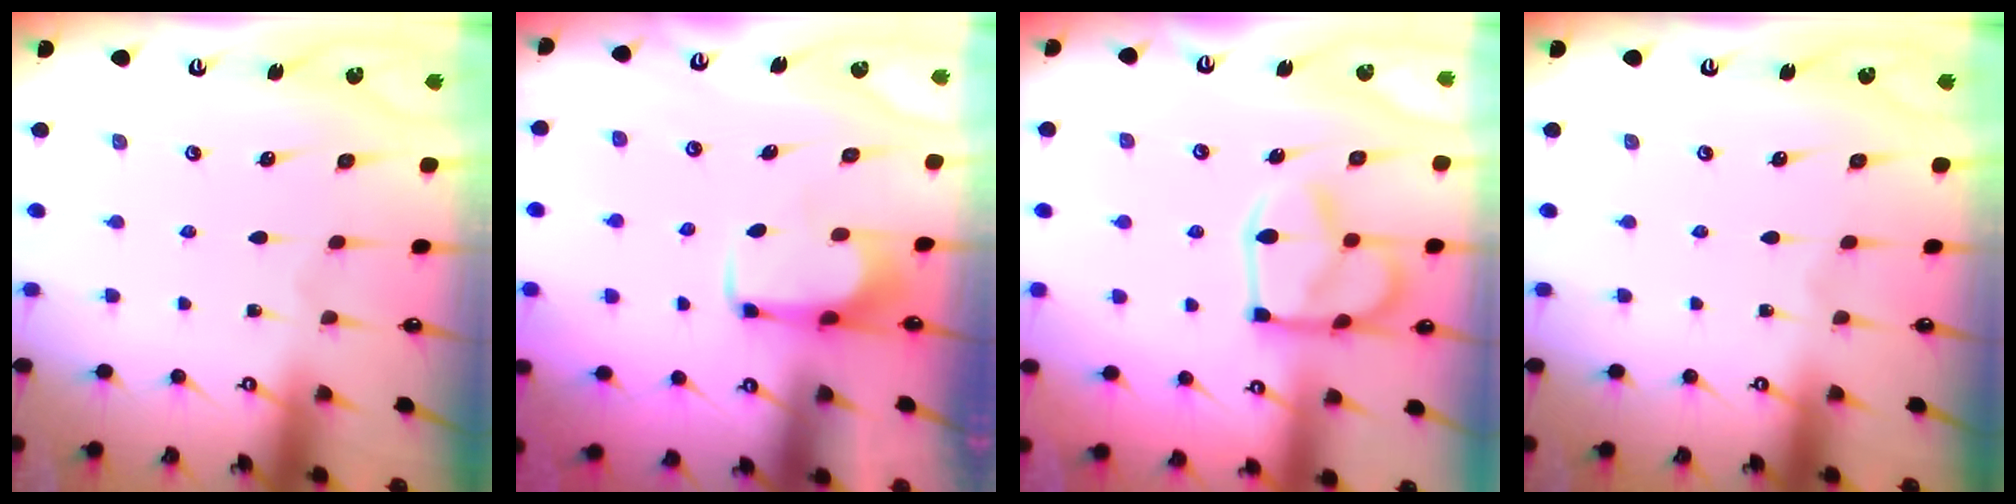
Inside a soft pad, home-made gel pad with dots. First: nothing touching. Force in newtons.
{"total": 1.9, "press": 1.8, "slide": 0.6}
{"total": 13.7, "press": 13.6, "slide": 1.3}
{"total": 0.0}